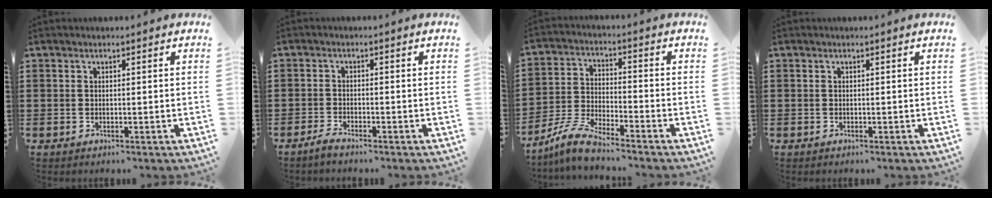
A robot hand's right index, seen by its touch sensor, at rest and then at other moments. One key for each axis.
{"total": 1.6, "fx": -1.5, "fy": -0.1, "fz": 0.6, "tx": -0.020, "ty": -0.005, "tz": -0.030}
{"total": 6.5, "fx": -6.0, "fy": 0.2, "fz": 2.7, "tx": -0.077, "ty": -0.011, "tz": -0.120}
{"total": 0.0}